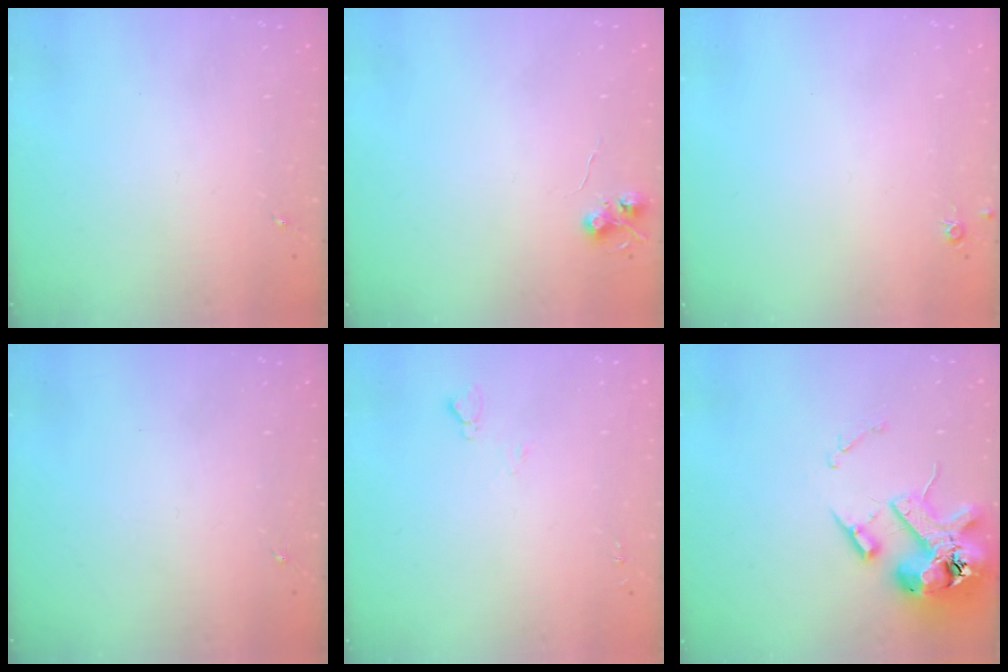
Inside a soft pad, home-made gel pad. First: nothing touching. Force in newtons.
{"total": 5.5, "press": 5.5, "slide": 0.5}
{"total": 4.4, "press": 4.3, "slide": 0.5}
{"total": 0.0}
{"total": 4.9, "press": 4.9, "slide": 0.6}
{"total": 14.5, "press": 14.3, "slide": 2.0}